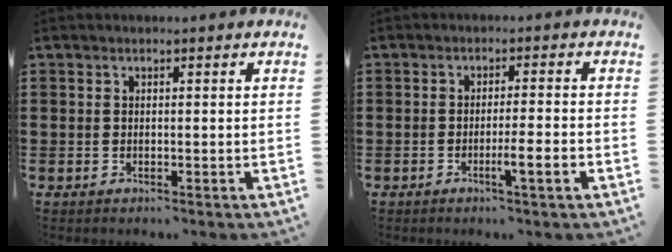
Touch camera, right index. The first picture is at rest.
{"total": 3.6, "force": [-1.5, -0.1, 3.3], "torque": [-0.053, -0.007, -0.028]}